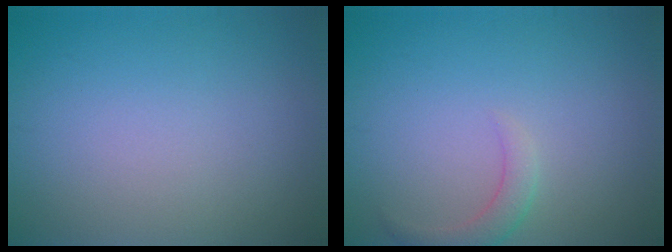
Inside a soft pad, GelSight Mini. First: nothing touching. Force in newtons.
{"total": 1.9, "press": 1.8, "slide": 0.1}